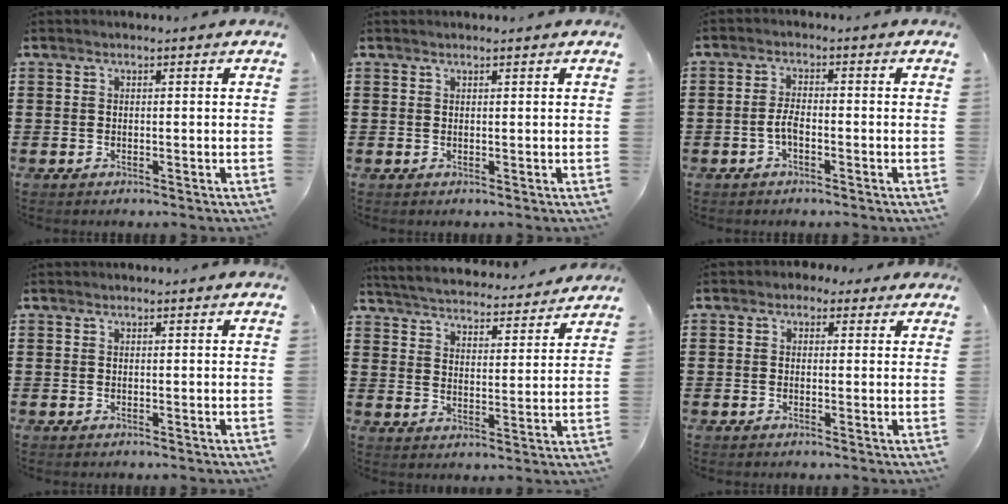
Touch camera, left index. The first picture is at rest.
{"total": 0.5, "force": [0.5, 0.0, 0.2], "torque": [-0.006, -0.001, 0.010]}
{"total": 2.6, "force": [-1.1, 0.9, 2.2], "torque": [-0.055, -0.001, -0.026]}
{"total": 0.0}
{"total": 4.4, "force": [4.3, -0.3, 0.4], "torque": [-0.033, -0.039, 0.068]}
{"total": 1.7, "force": [0.6, 1.5, 0.4], "torque": [-0.015, 0.010, 0.009]}